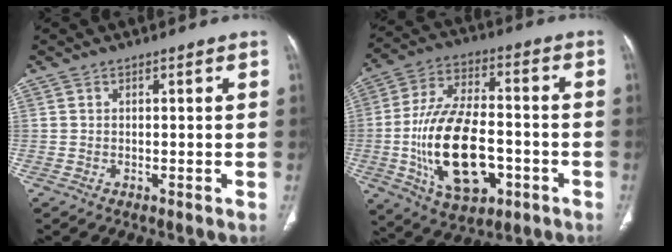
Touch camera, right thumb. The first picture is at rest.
{"total": 20.2, "force": [-4.8, 10.9, 16.3], "torque": [-0.289, 0.021, -0.070]}